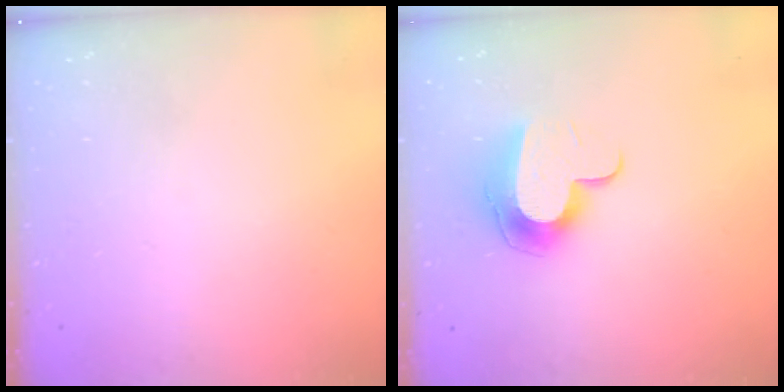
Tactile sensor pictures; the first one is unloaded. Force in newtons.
{"total": 11.8, "press": 11.8, "slide": 0.5}